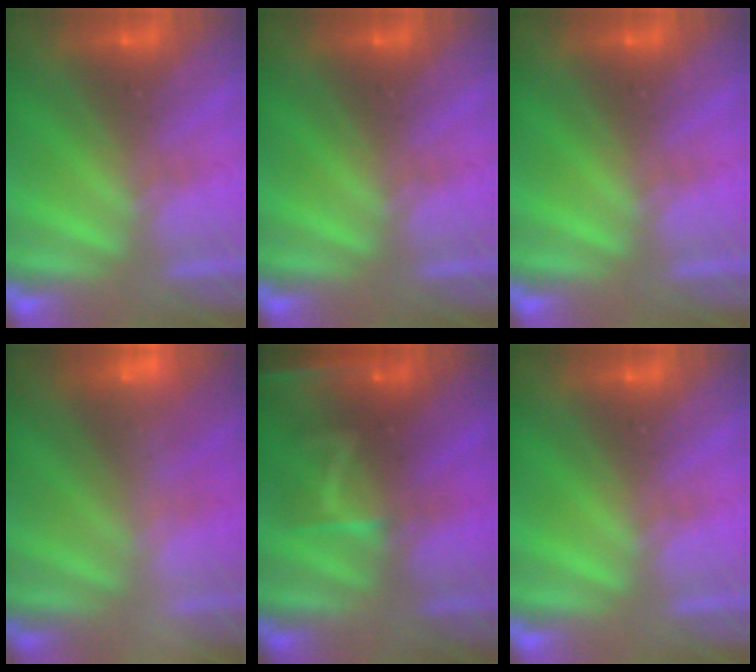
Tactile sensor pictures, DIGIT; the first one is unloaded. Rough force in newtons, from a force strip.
{"total": 0.0}
{"total": 0.0}
{"total": 2.2}
{"total": 7.8}
{"total": 0.0}